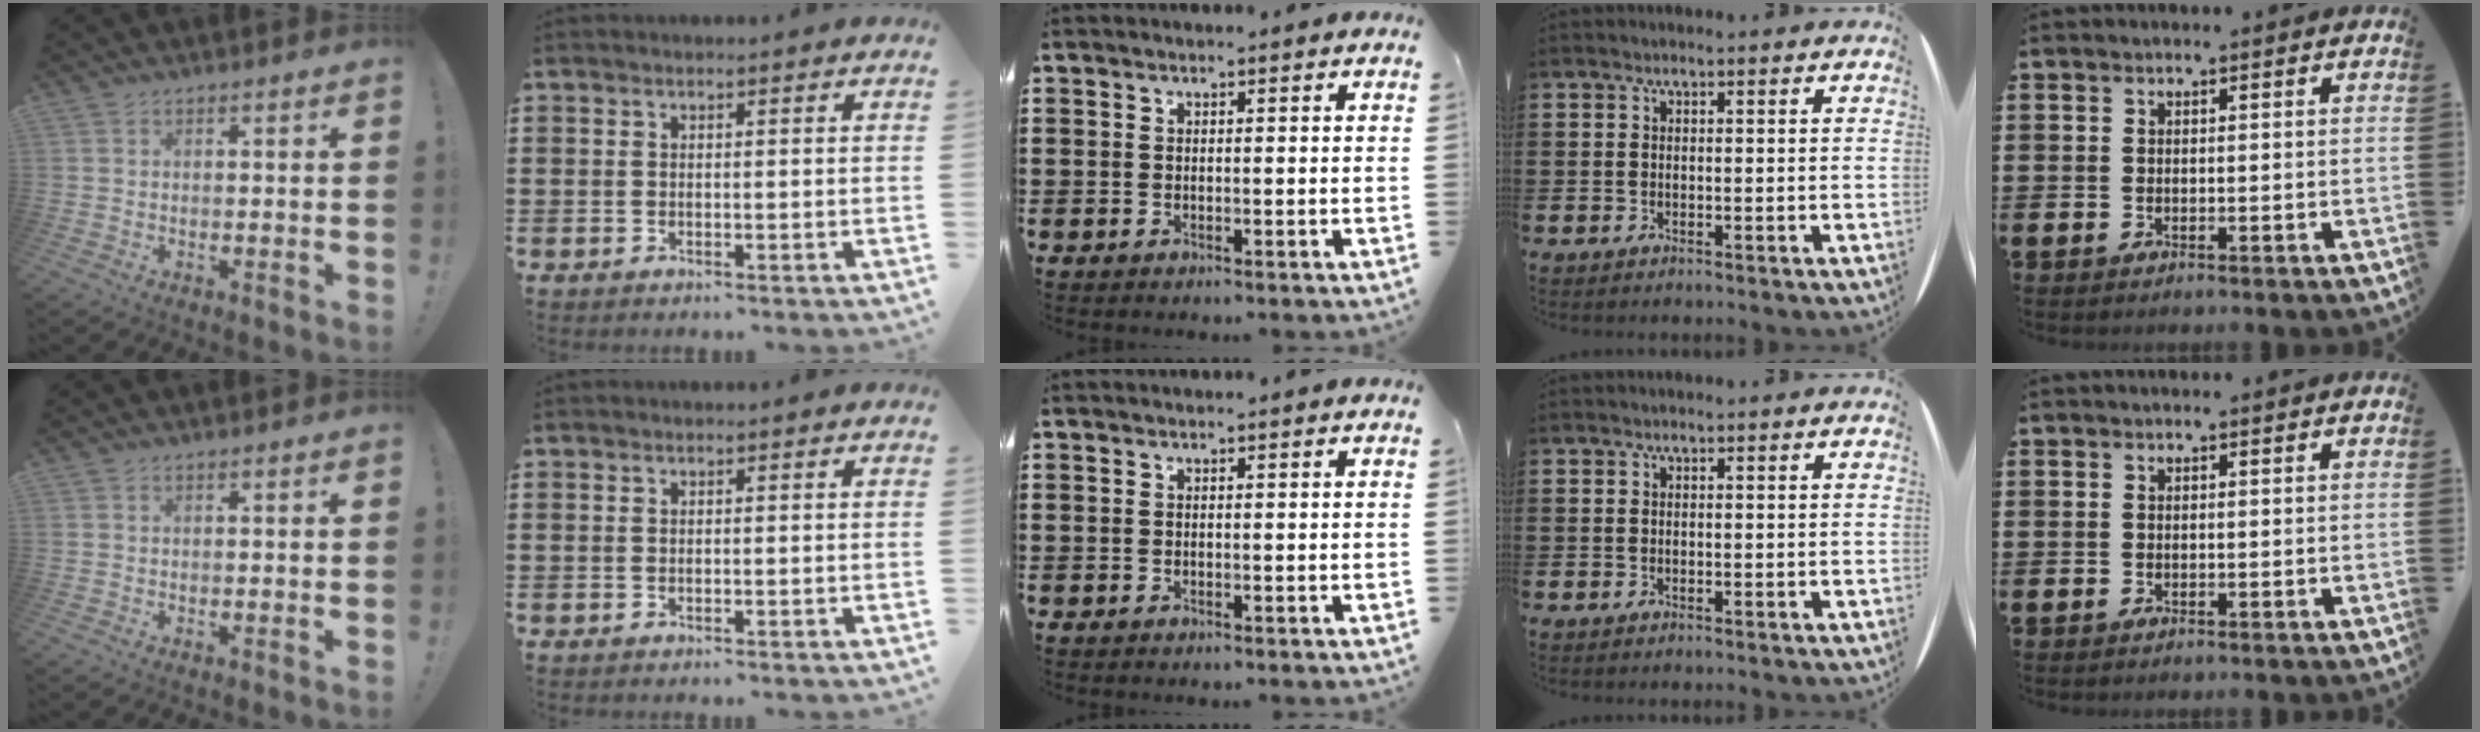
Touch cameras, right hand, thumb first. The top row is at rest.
{}